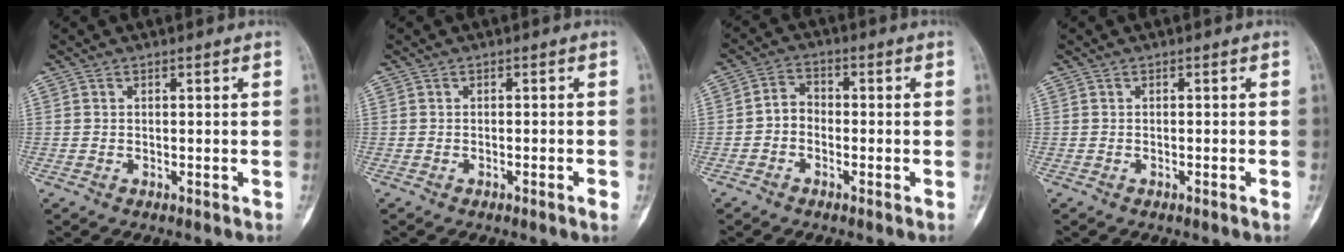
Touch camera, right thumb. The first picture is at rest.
{"total": 1.5, "force": [-0.8, 0.0, 1.3], "torque": [-0.023, -0.002, -0.012]}
{"total": 3.9, "force": [-1.2, 3.1, 2.1], "torque": [-0.021, 0.018, -0.031]}
{"total": 0.8, "force": [-0.4, 0.0, 0.7], "torque": [-0.013, 0.000, -0.006]}